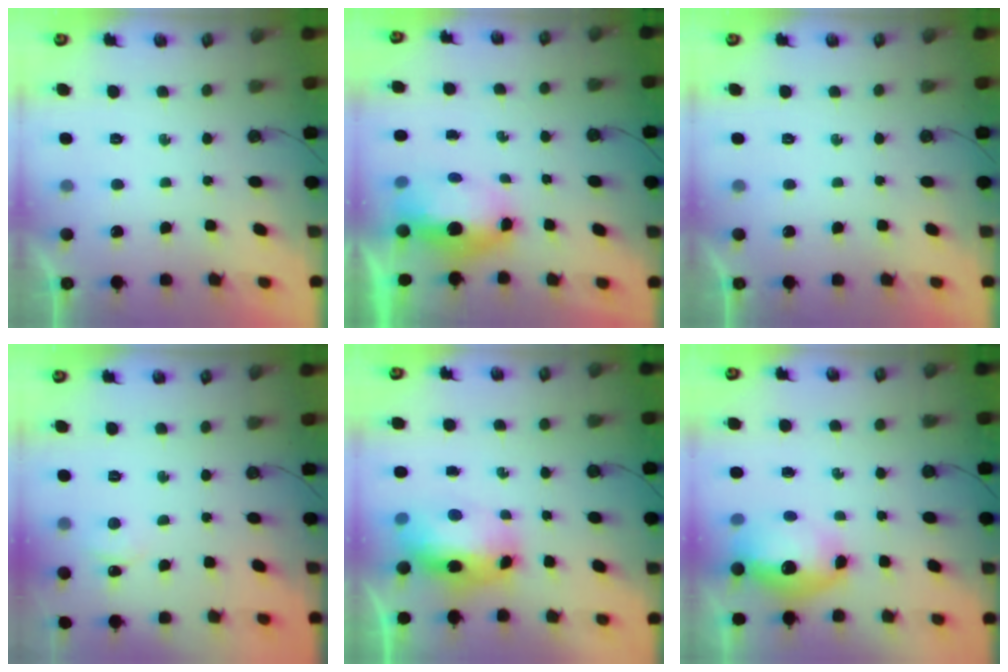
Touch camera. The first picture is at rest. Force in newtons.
{"total": 7.0, "press": 6.9, "slide": 1.3}
{"total": 0.0}
{"total": 2.8, "press": 2.8, "slide": 0.3}
{"total": 11.8, "press": 11.7, "slide": 1.0}
{"total": 12.8, "press": 12.7, "slide": 1.3}